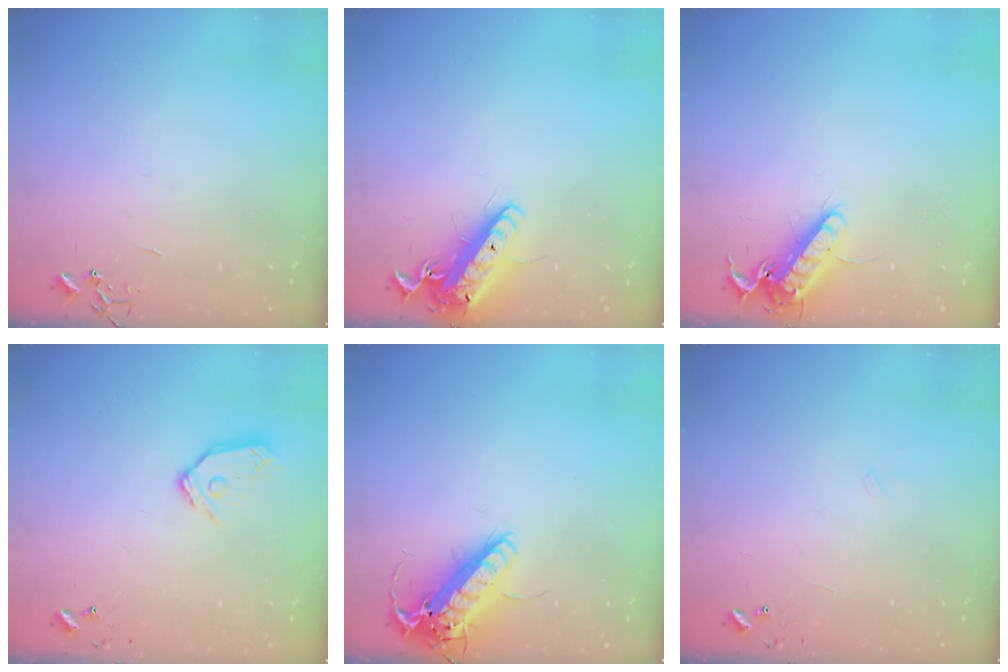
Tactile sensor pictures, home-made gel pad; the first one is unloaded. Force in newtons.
{"total": 15.0, "press": 14.7, "slide": 3.1}
{"total": 13.5, "press": 13.3, "slide": 1.9}
{"total": 10.1, "press": 10.1, "slide": 1.2}
{"total": 16.2, "press": 15.9, "slide": 3.2}
{"total": 5.8, "press": 5.8, "slide": 0.5}